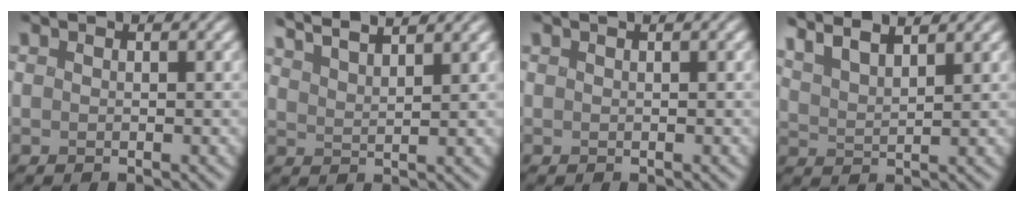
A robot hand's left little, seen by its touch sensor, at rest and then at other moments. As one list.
[{"total": 6.0, "force": [5.1, 1.1, 3.0], "torque": [-0.045, 0.023, 0.054]}, {"total": 0.8, "force": [0.4, 0.3, 0.6], "torque": [-0.004, 0.005, -0.003]}, {"total": 6.6, "force": [5.0, 1.8, 3.9], "torque": [-0.096, 0.031, 0.063]}]